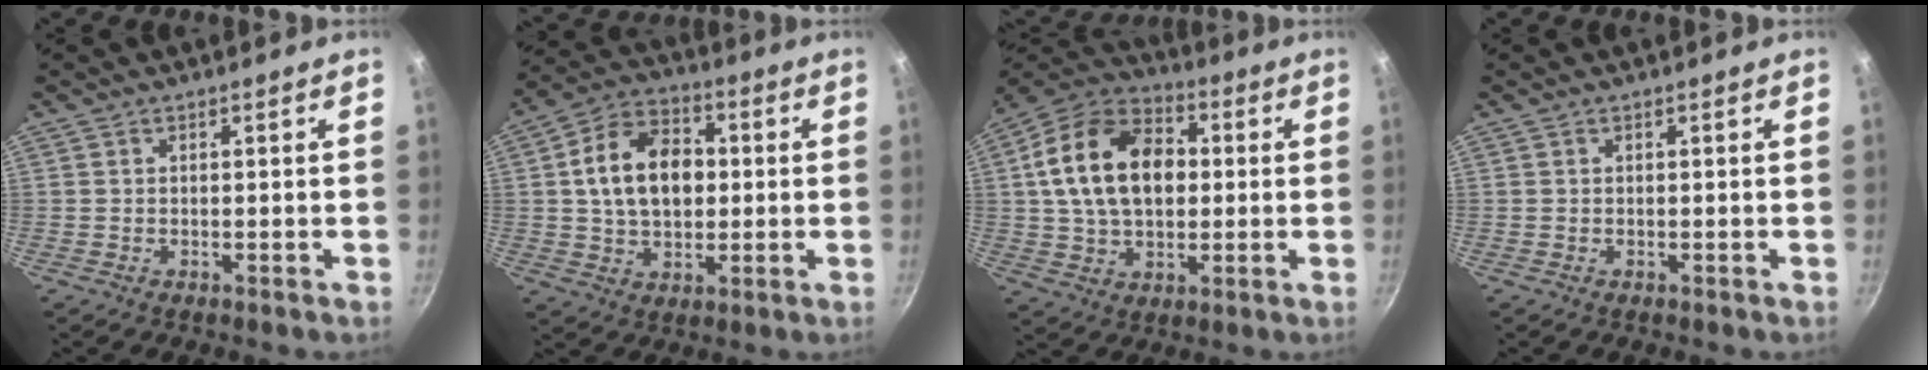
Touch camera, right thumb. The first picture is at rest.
{"total": 15.0, "force": [1.4, 10.4, 10.7], "torque": [-0.150, 0.019, 0.015]}
{"total": 19.7, "force": [2.5, 13.4, 14.2], "torque": [-0.220, 0.024, 0.032]}
{"total": 0.0}